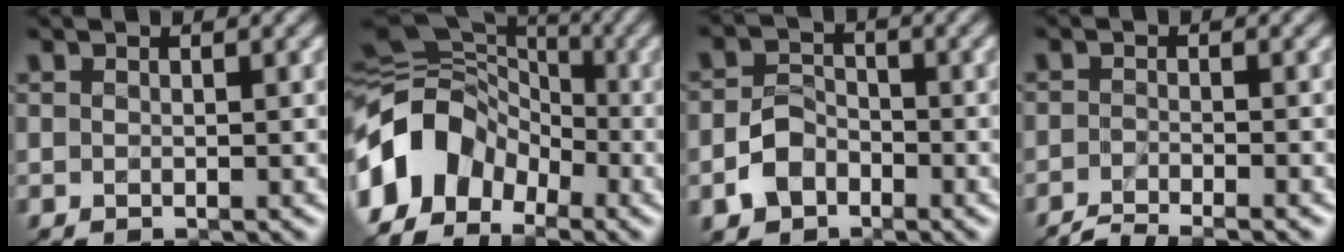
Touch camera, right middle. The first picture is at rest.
{"total": 10.9, "force": [-4.3, 7.8, 6.2], "torque": [-0.126, 0.004, -0.104]}
{"total": 3.5, "force": [-1.8, 2.6, 1.6], "torque": [-0.029, 0.004, -0.037]}
{"total": 2.7, "force": [-2.4, 0.4, 1.2], "torque": [-0.016, -0.004, -0.050]}